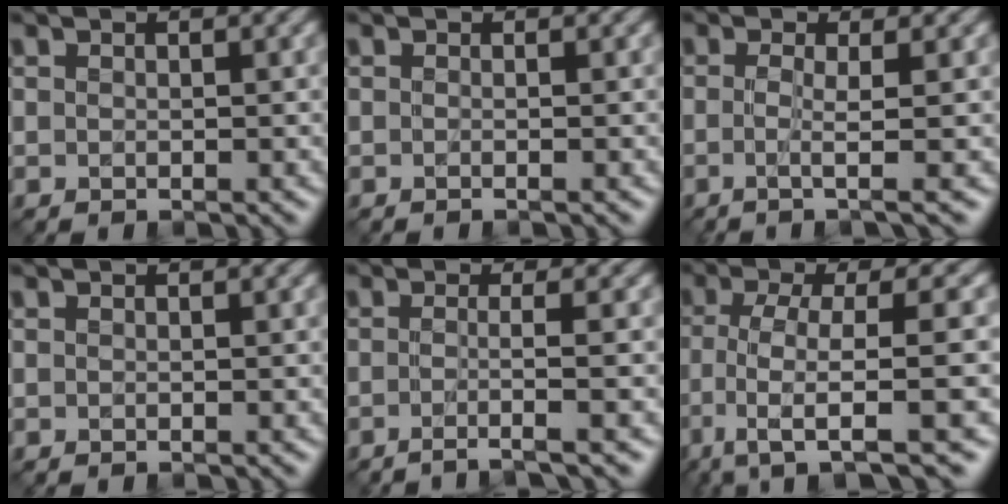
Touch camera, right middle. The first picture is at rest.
{"total": 1.0, "force": [-0.2, 0.4, 0.9], "torque": [-0.009, -0.010, -0.011]}
{"total": 3.0, "force": [-0.4, 0.6, 2.9], "torque": [-0.049, -0.010, -0.017]}
{"total": 0.0}
{"total": 3.1, "force": [-1.1, 0.6, 2.9], "torque": [-0.031, -0.008, -0.038]}
{"total": 7.9, "force": [-3.2, 2.1, 6.9], "torque": [-0.107, 0.009, -0.060]}